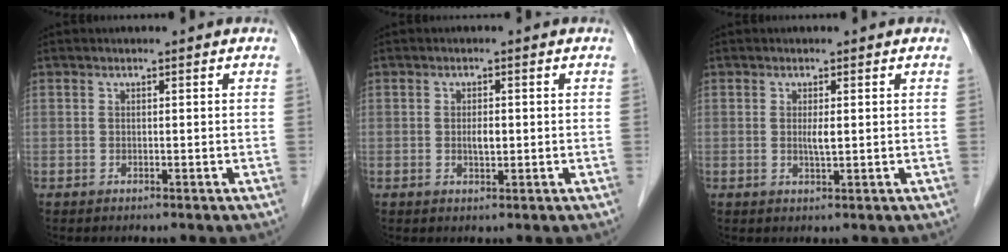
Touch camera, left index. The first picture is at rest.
{"total": 1.8, "force": [0.0, 0.7, 1.6], "torque": [-0.031, -0.001, 0.001]}
{"total": 1.5, "force": [0.3, 0.1, 1.5], "torque": [-0.033, -0.002, 0.006]}